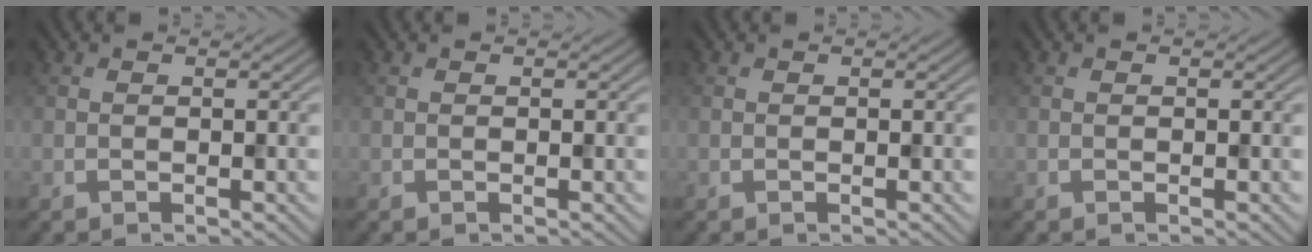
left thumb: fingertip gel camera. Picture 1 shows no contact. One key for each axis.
{"total": 0.0}
{"total": 0.0}
{"total": 0.0}